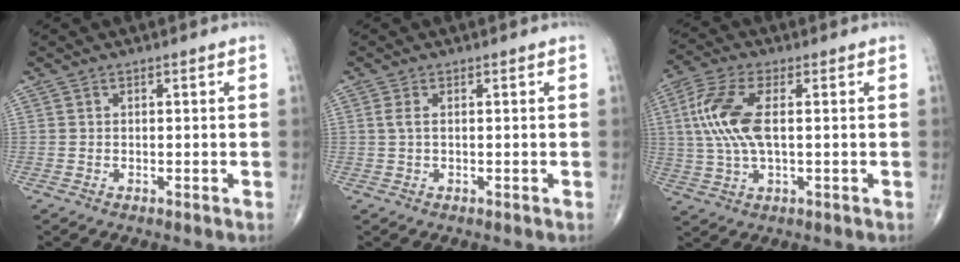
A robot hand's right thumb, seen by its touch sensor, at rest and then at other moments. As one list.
[{"total": 1.5, "force": [0.3, 0.5, 1.3], "torque": [-0.038, 0.007, 0.008]}, {"total": 11.1, "force": [1.4, 4.6, 10.0], "torque": [-0.237, 0.010, 0.028]}]